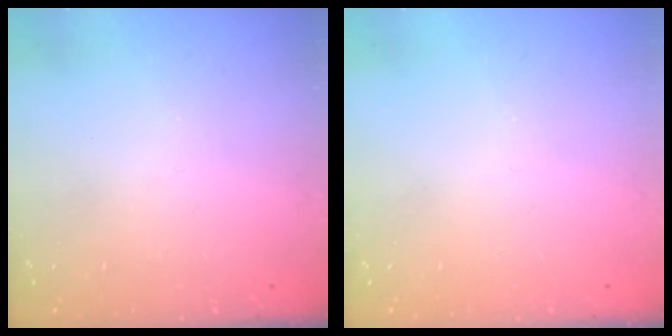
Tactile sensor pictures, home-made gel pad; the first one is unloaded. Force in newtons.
{"total": 0.0}